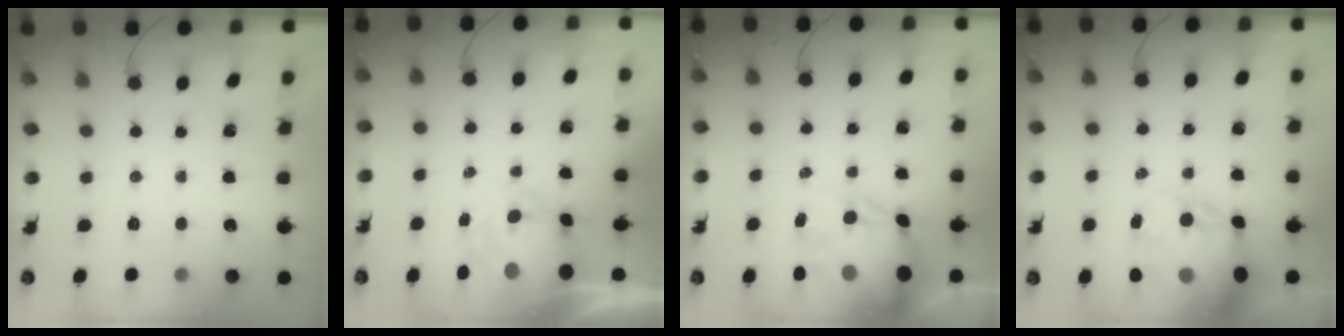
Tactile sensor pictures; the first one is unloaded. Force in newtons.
{"total": 8.9, "press": 8.7, "slide": 1.9}
{"total": 12.9, "press": 12.6, "slide": 2.9}
{"total": 14.9, "press": 14.6, "slide": 3.1}